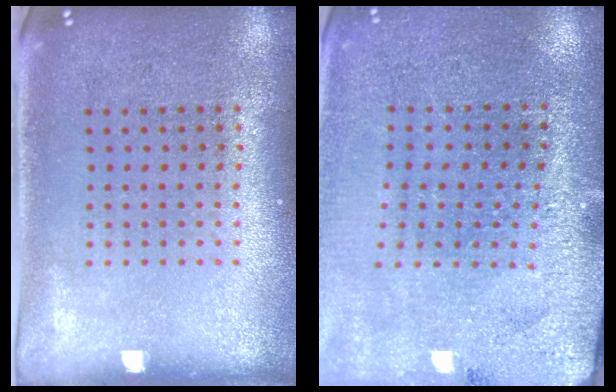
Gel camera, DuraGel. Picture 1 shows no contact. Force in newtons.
{"total": 2.9, "press": 2.9, "slide": 0.2}